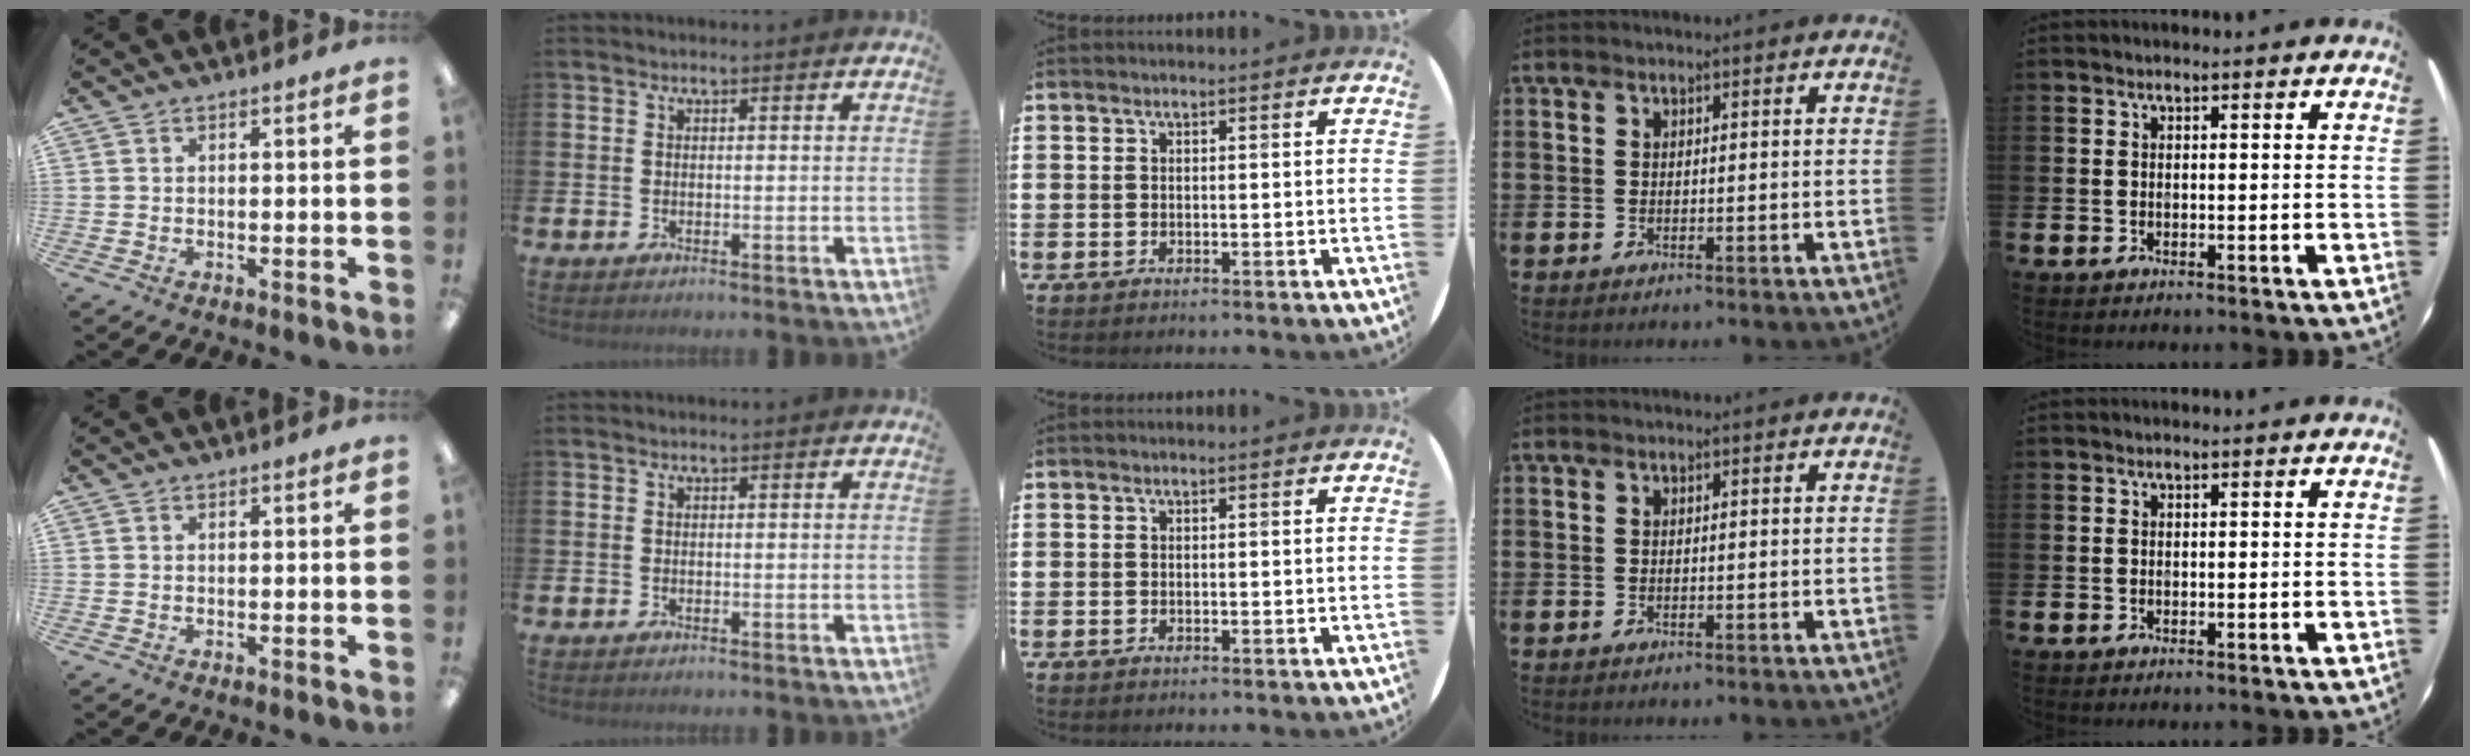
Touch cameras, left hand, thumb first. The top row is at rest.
{}